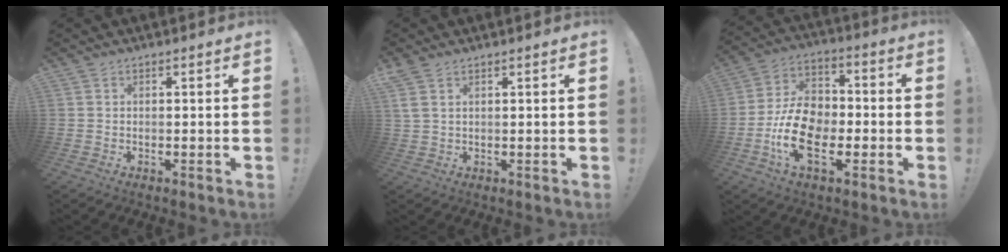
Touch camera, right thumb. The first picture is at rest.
{"total": 2.9, "force": [1.4, 1.1, 2.3], "torque": [-0.053, 0.005, 0.029]}
{"total": 16.6, "force": [-5.2, 10.5, 11.7], "torque": [-0.228, 0.025, -0.092]}